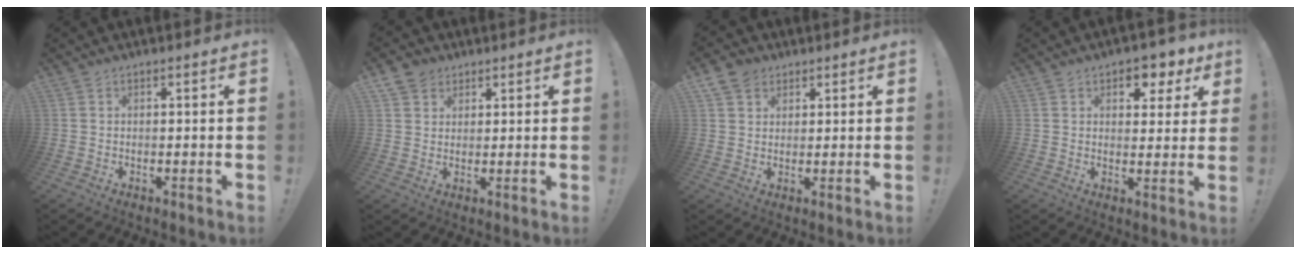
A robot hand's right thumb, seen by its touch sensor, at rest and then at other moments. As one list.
[{"total": 4.8, "force": [2.9, 3.8, 0.6], "torque": [-0.006, -0.014, 0.056]}, {"total": 5.4, "force": [3.1, 4.2, 1.6], "torque": [-0.030, -0.007, 0.062]}, {"total": 6.5, "force": [3.6, 4.6, 2.7], "torque": [-0.021, -0.026, 0.064]}]